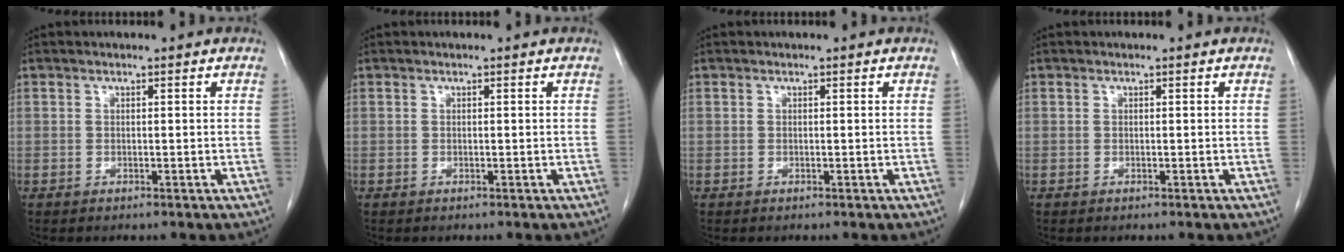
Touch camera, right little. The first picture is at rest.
{"total": 0.0}
{"total": 0.0}
{"total": 0.0}